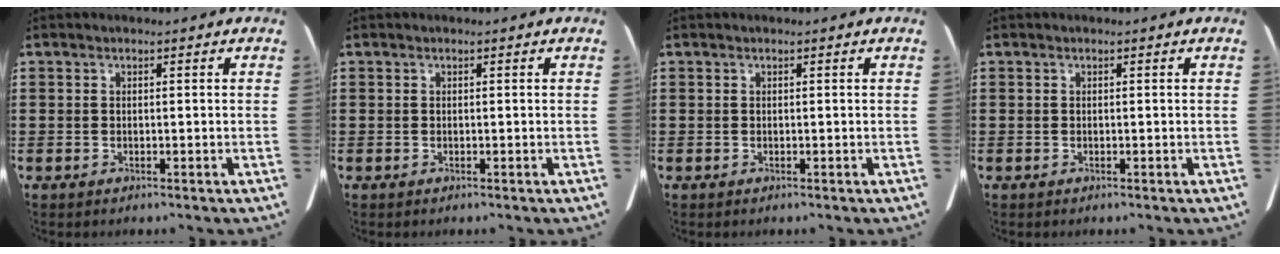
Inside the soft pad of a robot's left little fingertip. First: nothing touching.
{"total": 0.0}
{"total": 0.0}
{"total": 0.0}